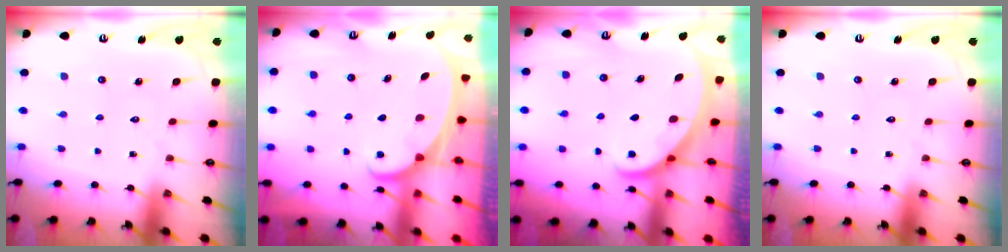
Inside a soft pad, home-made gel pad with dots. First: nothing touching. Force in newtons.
{"total": 2.1, "press": 2.0, "slide": 0.3}
{"total": 2.7, "press": 2.7, "slide": 0.1}
{"total": 0.0}